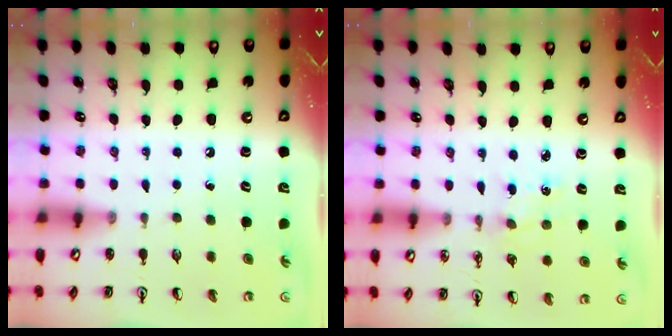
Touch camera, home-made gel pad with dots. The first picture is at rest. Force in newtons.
{"total": 2.6, "press": 2.6, "slide": 0.3}